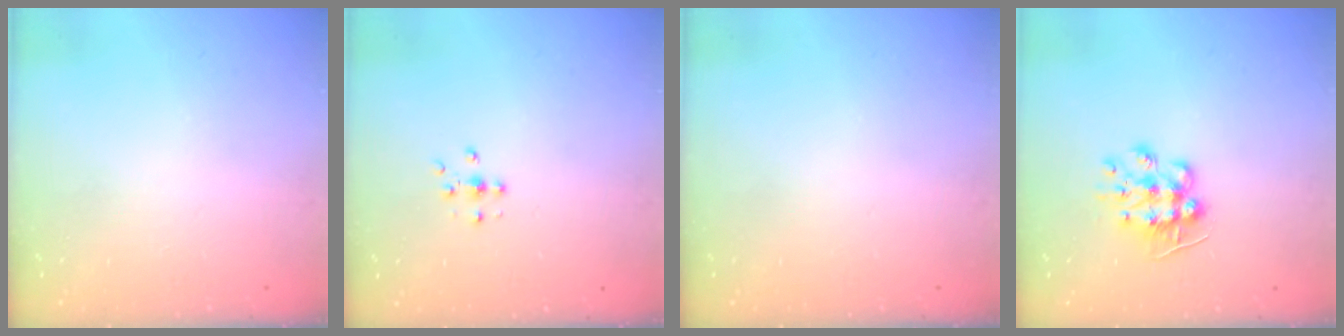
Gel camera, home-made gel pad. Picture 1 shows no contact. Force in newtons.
{"total": 4.7, "press": 4.6, "slide": 0.9}
{"total": 0.0}
{"total": 9.4, "press": 9.4, "slide": 0.6}